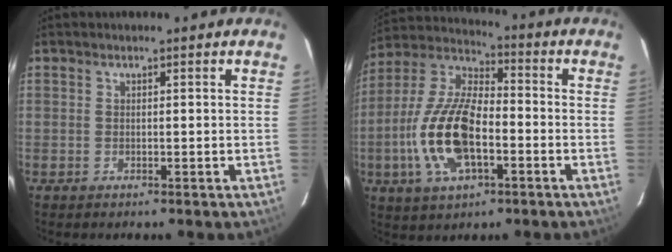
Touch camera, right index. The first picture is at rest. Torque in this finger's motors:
{"motor_torque": [2.14, 0.00, 1.05, 0.21]}